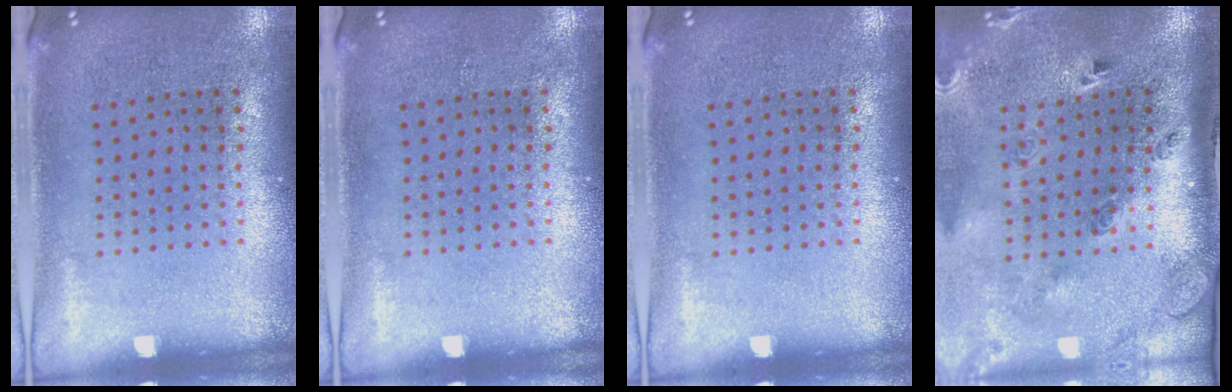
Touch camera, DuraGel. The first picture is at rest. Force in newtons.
{"total": 0.0}
{"total": 0.0}
{"total": 3.0, "press": 1.9, "slide": 2.2}